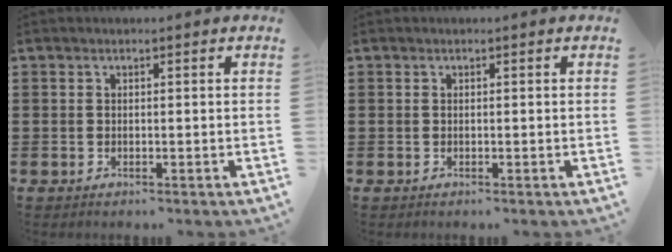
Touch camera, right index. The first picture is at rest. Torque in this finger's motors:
{"motor_torque": [1.19, 0.94, -0.02, 0.00]}